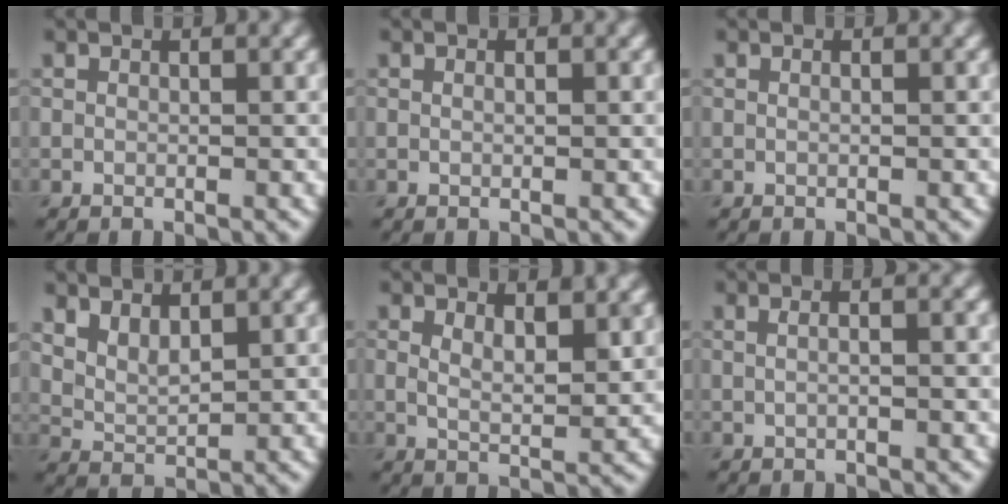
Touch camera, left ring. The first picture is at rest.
{"total": 0.6, "force": [0.1, 0.2, 0.5], "torque": [-0.009, -0.001, 0.002]}
{"total": 0.5, "force": [0.2, 0.2, 0.4], "torque": [-0.005, -0.009, 0.002]}
{"total": 2.7, "force": [1.8, 1.4, 1.6], "torque": [-0.034, -0.004, 0.040]}
{"total": 3.1, "force": [1.4, 1.2, 2.5], "torque": [-0.045, -0.005, 0.027]}
{"total": 4.0, "force": [1.4, 2.1, 3.2], "torque": [-0.023, 0.030, -0.015]}